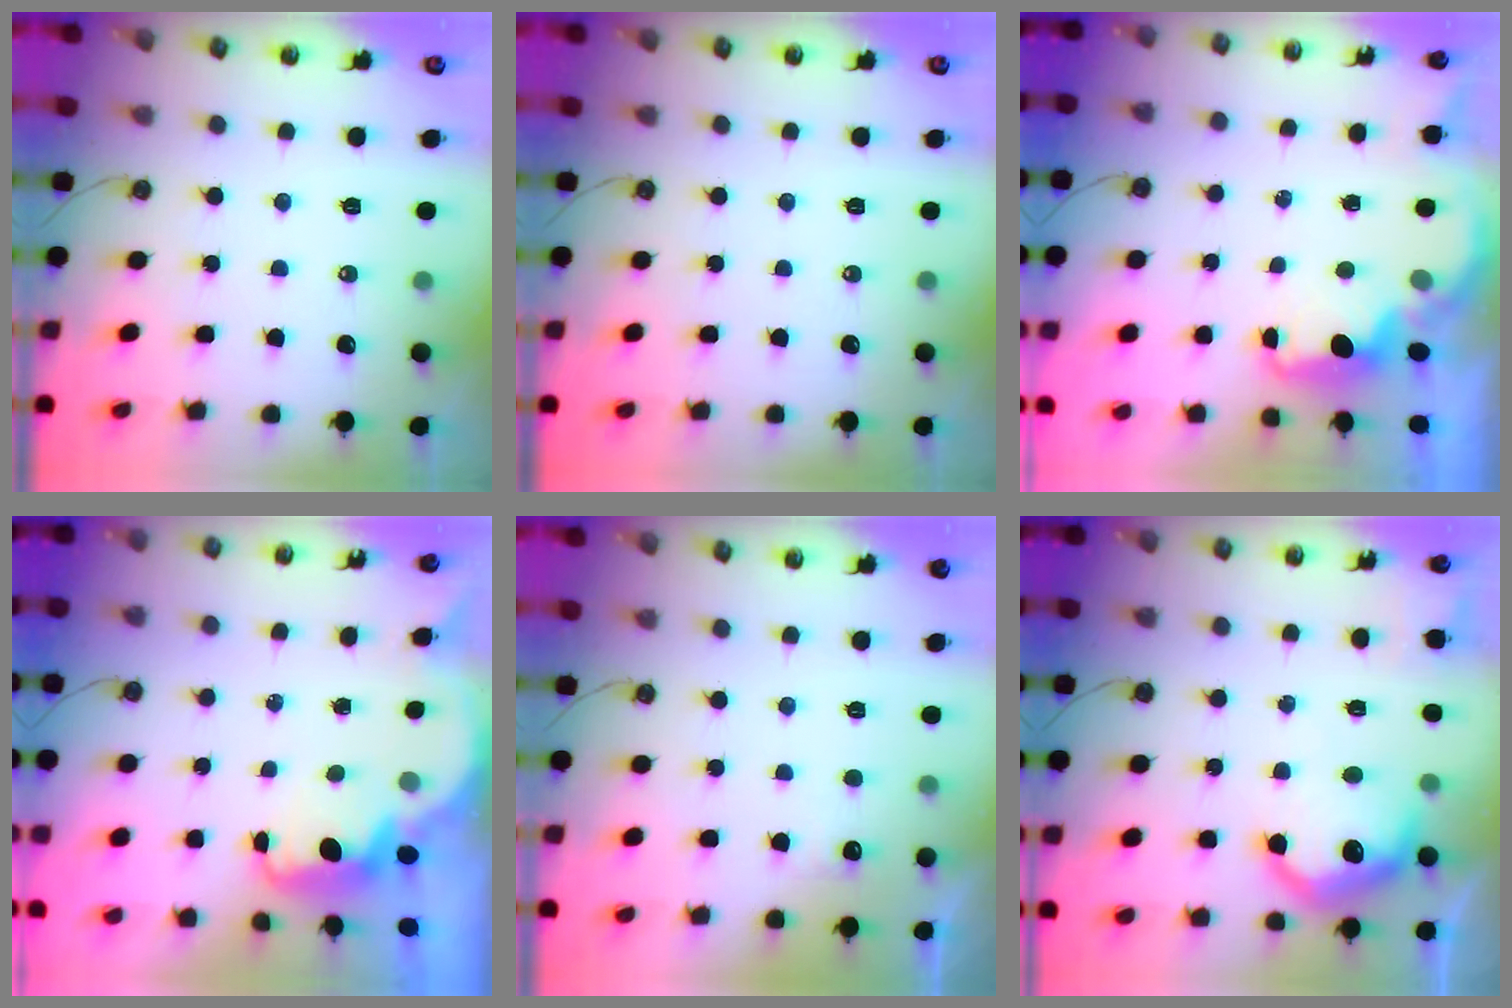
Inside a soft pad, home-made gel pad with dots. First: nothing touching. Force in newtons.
{"total": 0.0}
{"total": 2.1, "press": 2.0, "slide": 0.8}
{"total": 2.4, "press": 2.4, "slide": 0.6}
{"total": 2.1, "press": 1.9, "slide": 0.9}
{"total": 12.4, "press": 12.4, "slide": 0.7}